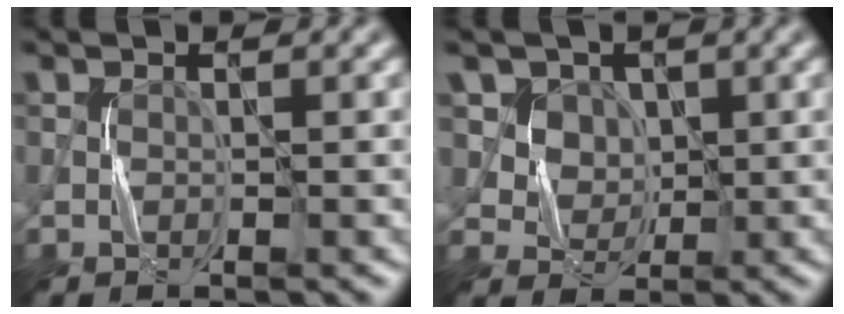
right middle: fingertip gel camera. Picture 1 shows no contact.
{"total": 5.0, "force": [2.3, 4.0, 2.0], "torque": [-0.042, -0.005, 0.043]}